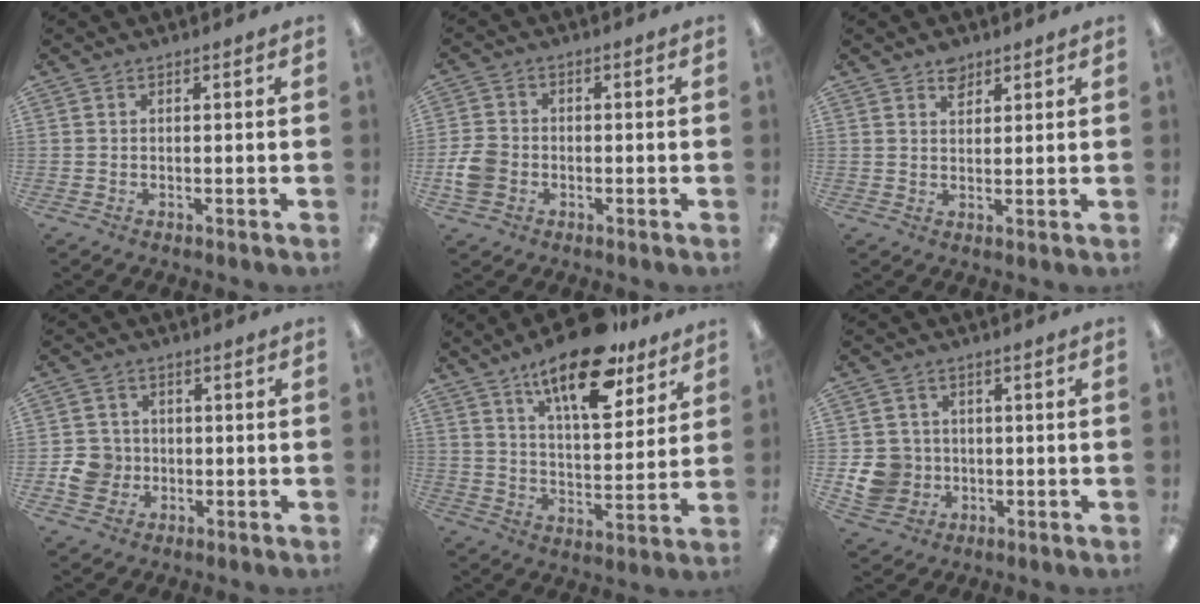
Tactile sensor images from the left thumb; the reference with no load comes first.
{"total": 6.1, "force": [-1.7, 4.9, 3.1], "torque": [-0.064, 0.014, -0.028]}
{"total": 3.5, "force": [2.6, 2.0, 1.3], "torque": [-0.013, -0.011, 0.046]}
{"total": 6.5, "force": [-1.2, 6.0, 2.2], "torque": [-0.040, 0.010, -0.021]}
{"total": 17.6, "force": [12.2, 6.6, 10.8], "torque": [-0.166, -0.064, 0.202]}
{"total": 8.4, "force": [-0.9, 8.0, 2.5], "torque": [-0.062, 0.015, -0.008]}